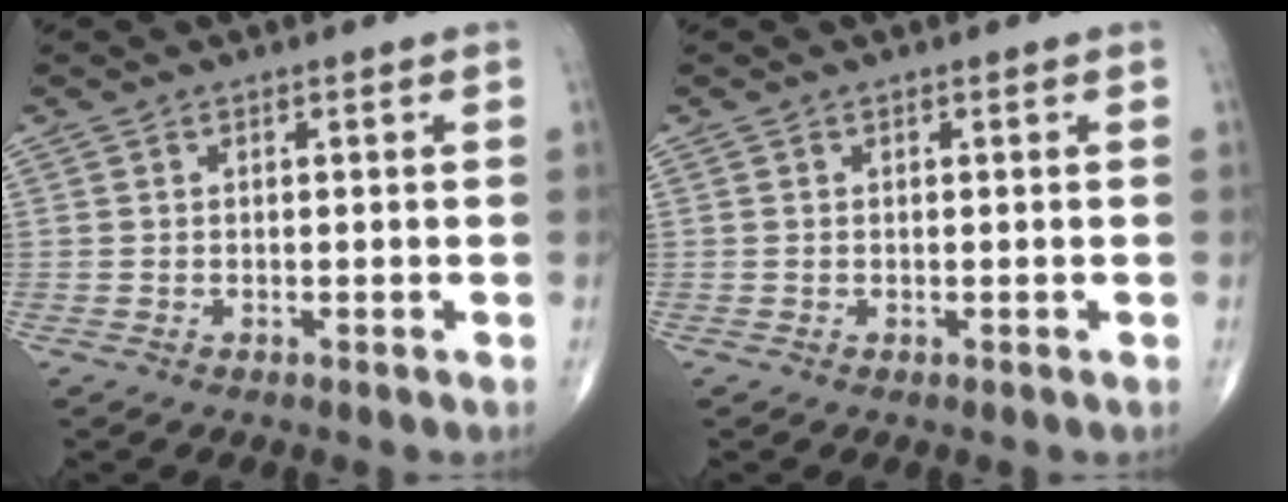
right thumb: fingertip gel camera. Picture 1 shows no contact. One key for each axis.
{"total": 0.0}